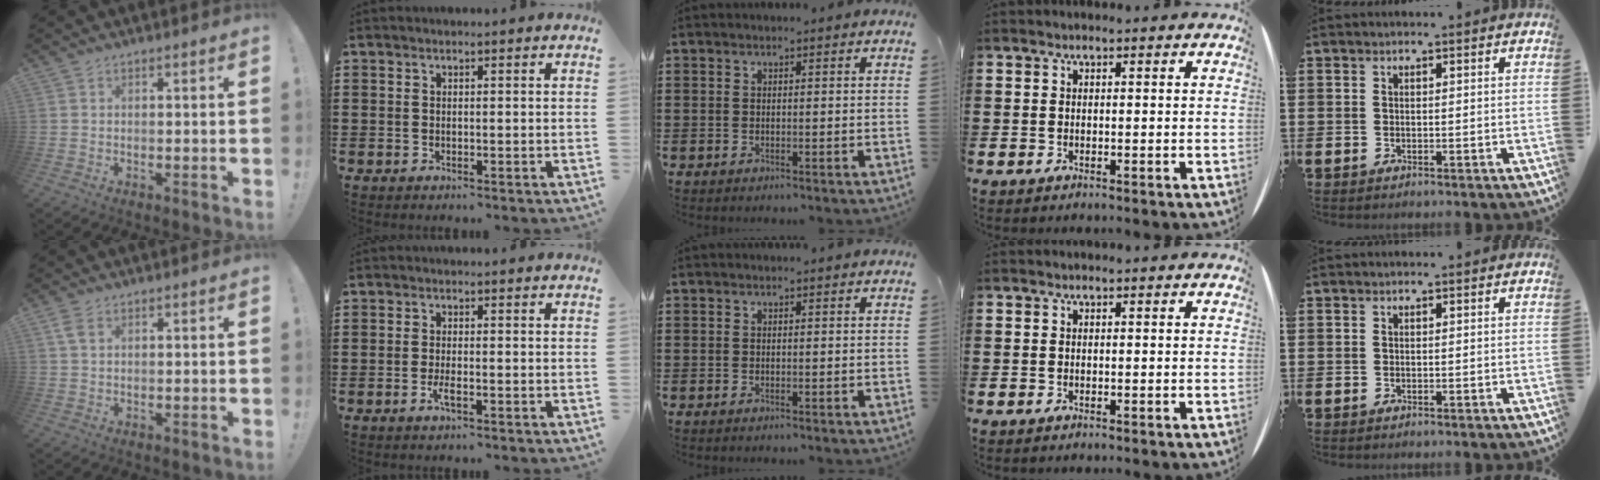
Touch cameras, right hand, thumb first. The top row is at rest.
{"thumb": {"total": 3.0, "force": [1.2, 1.7, 2.1], "torque": [-0.036, 0.000, 0.022]}, "index": {"total": 2.1, "force": [-0.9, 0.5, 1.9], "torque": [-0.039, -0.003, -0.018]}}